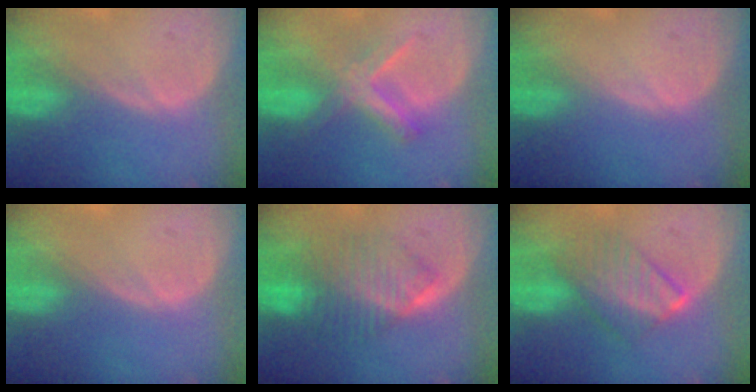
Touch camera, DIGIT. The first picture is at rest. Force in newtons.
{"total": 5.5, "press": 5.4, "slide": 1.0}
{"total": 0.0}
{"total": 0.7, "press": 0.0, "slide": 0.7}
{"total": 7.3, "press": 7.2, "slide": 1.4}
{"total": 6.5, "press": 6.5, "slide": 1.0}